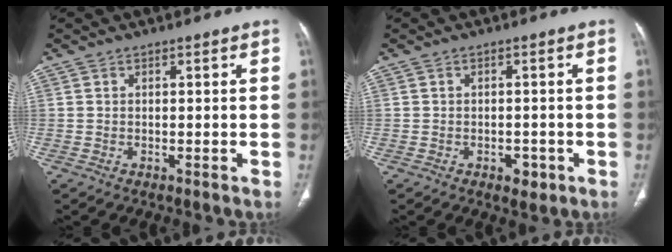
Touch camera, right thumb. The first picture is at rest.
{"total": 2.8, "force": [-1.3, 1.9, 1.7], "torque": [-0.011, 0.004, -0.012]}